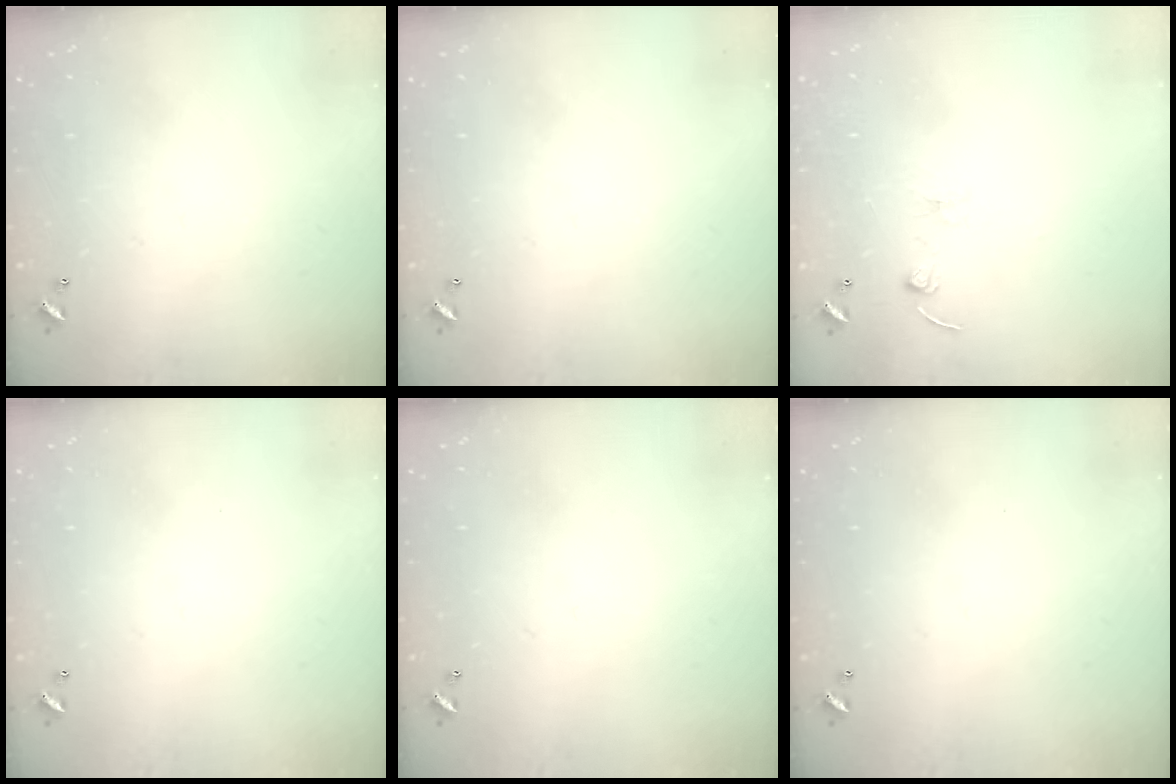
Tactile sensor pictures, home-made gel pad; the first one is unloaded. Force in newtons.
{"total": 0.0}
{"total": 2.4, "press": 2.4, "slide": 0.3}
{"total": 0.0}
{"total": 0.0}
{"total": 0.0}